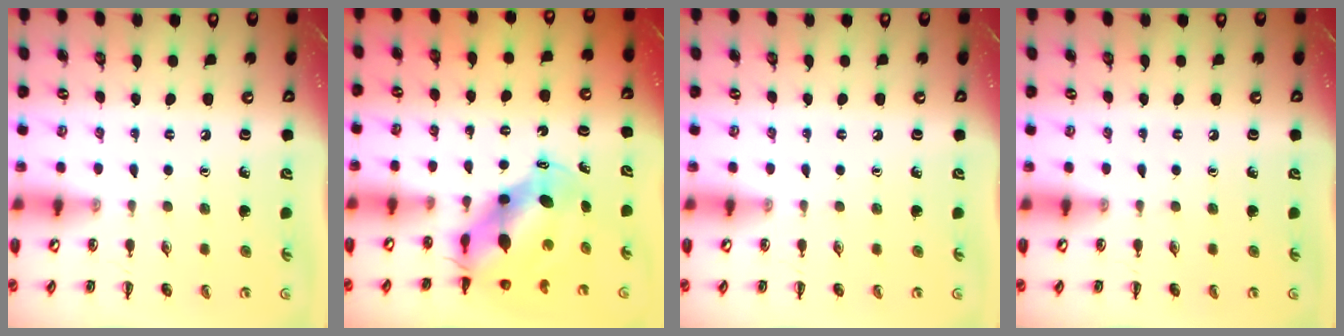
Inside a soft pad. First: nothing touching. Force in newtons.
{"total": 7.1, "press": 7.0, "slide": 1.5}
{"total": 0.0}
{"total": 0.0}